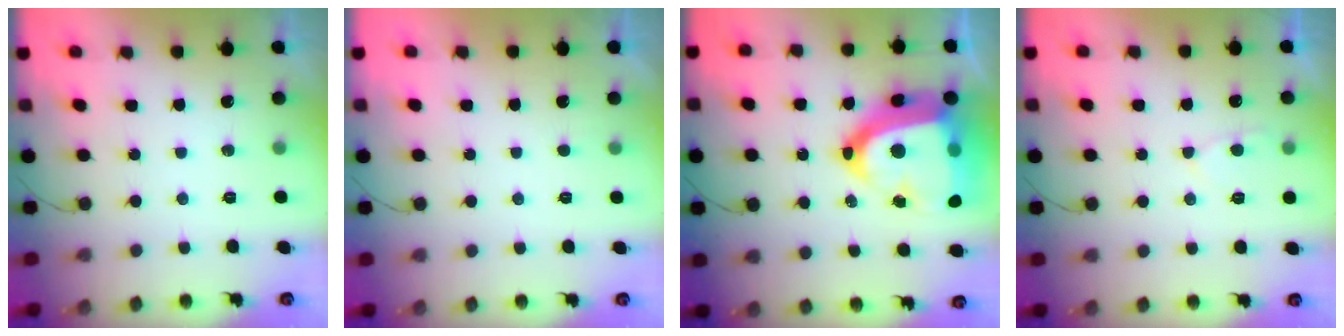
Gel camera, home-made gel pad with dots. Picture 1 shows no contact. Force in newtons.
{"total": 1.4, "press": 1.4, "slide": 0.3}
{"total": 29.8, "press": 29.7, "slide": 2.4}
{"total": 3.5, "press": 3.5, "slide": 0.4}